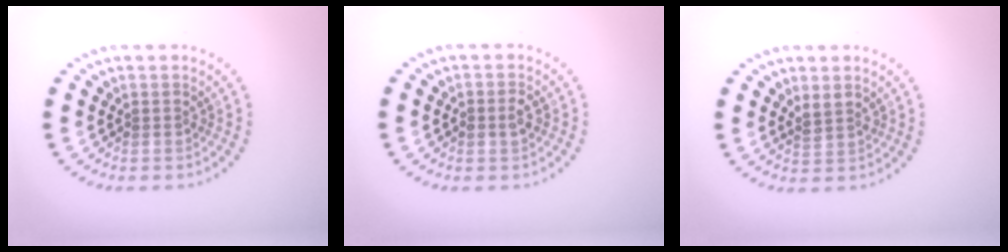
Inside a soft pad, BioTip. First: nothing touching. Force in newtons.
{"total": 1.5, "press": 1.5, "slide": 0.0}
{"total": 1.4, "press": 1.2, "slide": 0.7}